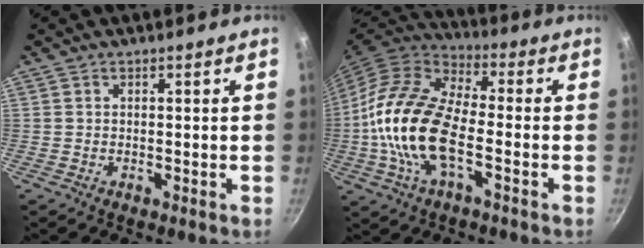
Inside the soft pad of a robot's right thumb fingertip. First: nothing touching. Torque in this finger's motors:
{"motor_torque": [-0.51, 1.65, 2.10, -0.67, 0.54]}